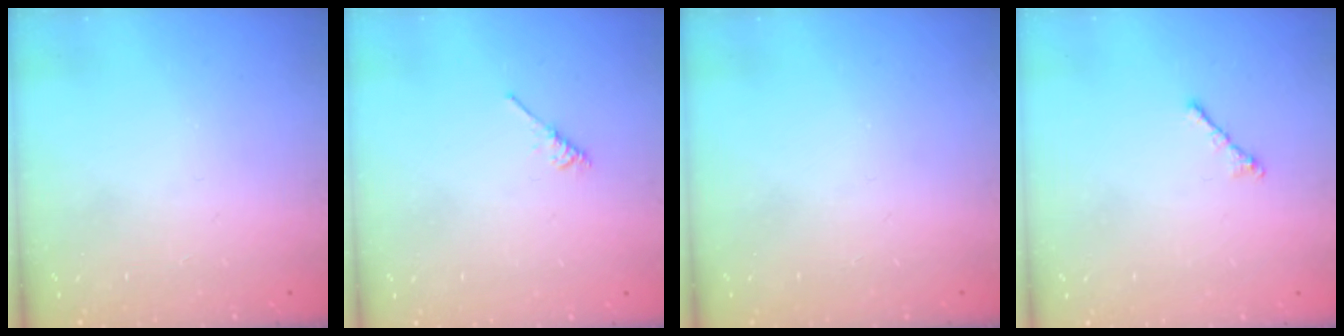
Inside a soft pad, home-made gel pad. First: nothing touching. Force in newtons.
{"total": 2.1, "press": 2.1, "slide": 0.4}
{"total": 0.0}
{"total": 1.0, "press": 0.9, "slide": 0.4}